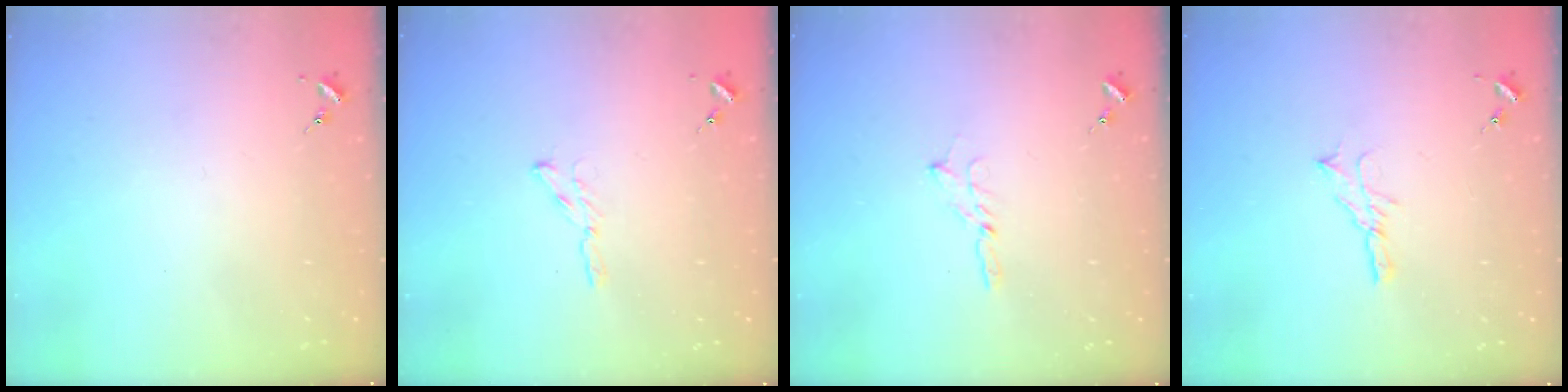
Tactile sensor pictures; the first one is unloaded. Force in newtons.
{"total": 2.7, "press": 2.7, "slide": 0.2}
{"total": 1.8, "press": 1.7, "slide": 0.2}
{"total": 5.7, "press": 5.7, "slide": 0.6}